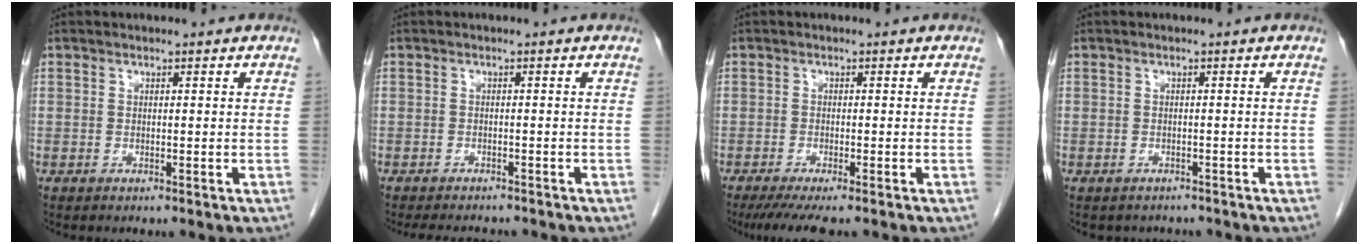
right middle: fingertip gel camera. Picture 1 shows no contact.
{"total": 5.8, "force": [-5.2, 1.6, 1.9], "torque": [-0.023, -0.006, -0.071]}
{"total": 5.2, "force": [-4.1, 0.1, 3.2], "torque": [-0.046, -0.013, -0.067]}
{"total": 3.1, "force": [-2.7, 1.5, 0.2], "torque": [-0.008, 0.001, -0.036]}